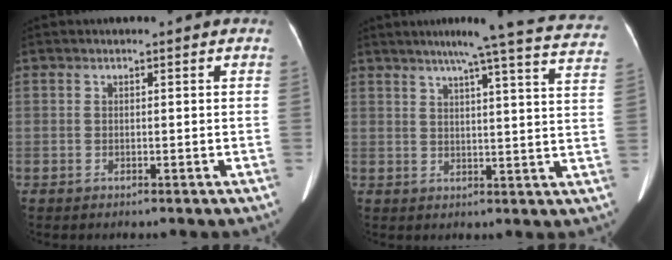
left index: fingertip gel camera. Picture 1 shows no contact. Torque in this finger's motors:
{"motor_torque": [0.77, -0.96, 0.02, 0.09]}